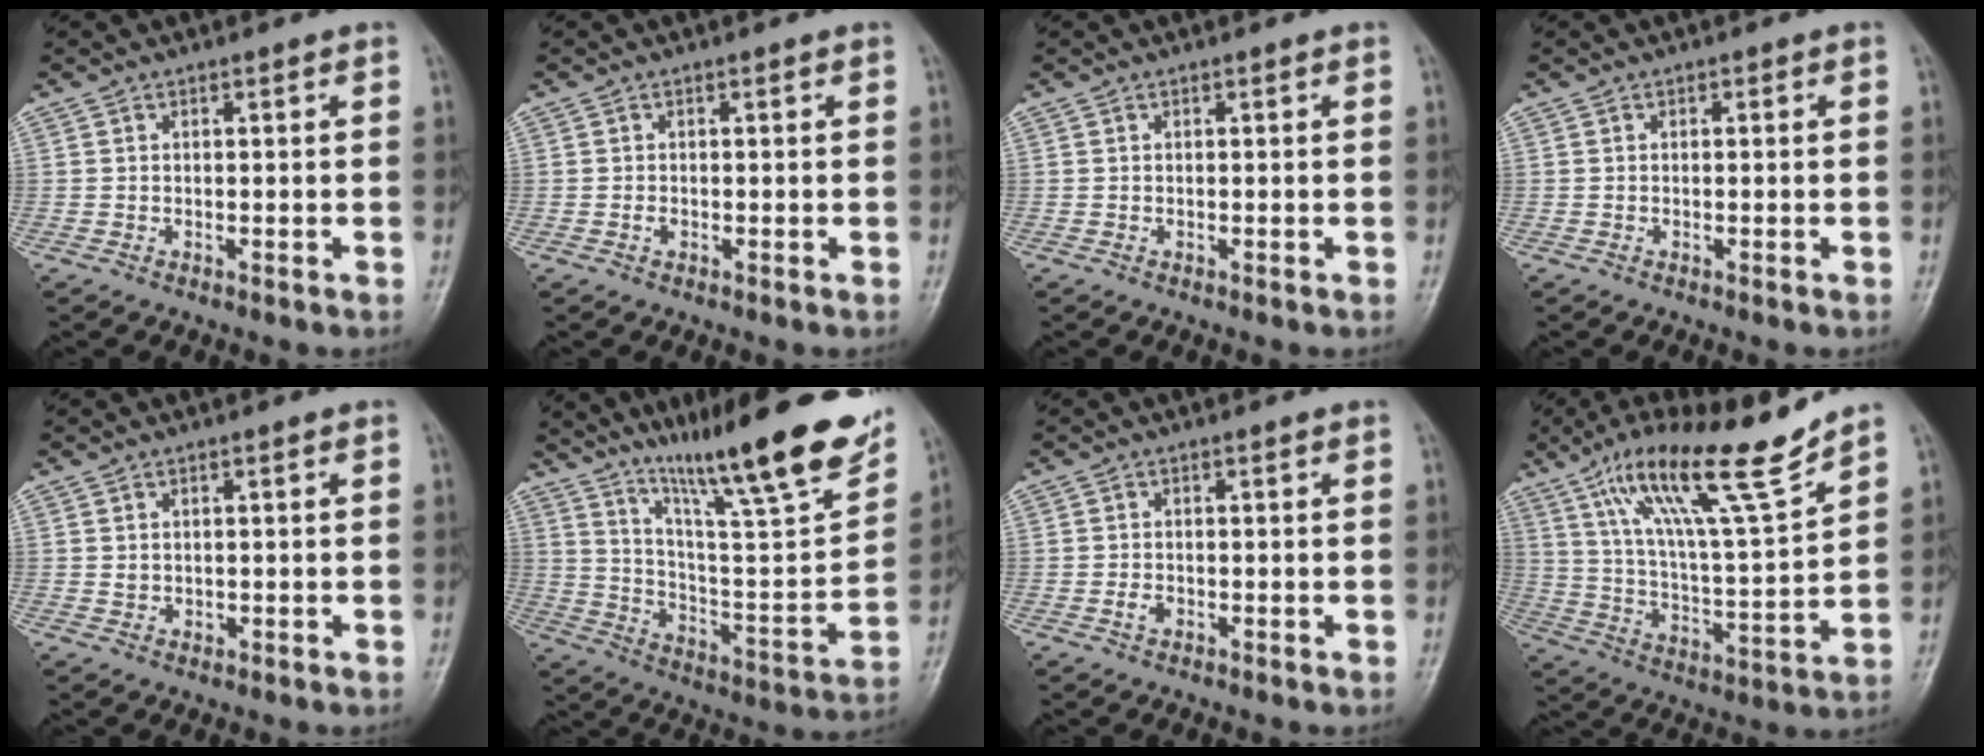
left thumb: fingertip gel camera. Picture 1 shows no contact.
{"total": 0.8, "force": [0.1, 0.4, 0.7], "torque": [-0.012, 0.005, 0.004]}
{"total": 0.0}
{"total": 0.0}
{"total": 1.4, "force": [0.8, 0.7, 0.9], "torque": [-0.008, -0.007, 0.017]}
{"total": 26.2, "force": [17.6, 4.0, 19.0], "torque": [-0.273, -0.070, 0.285]}
{"total": 1.4, "force": [0.0, 0.8, 1.1], "torque": [-0.016, 0.005, 0.003]}
{"total": 19.2, "force": [13.1, 2.2, 13.9], "torque": [-0.223, -0.060, 0.229]}